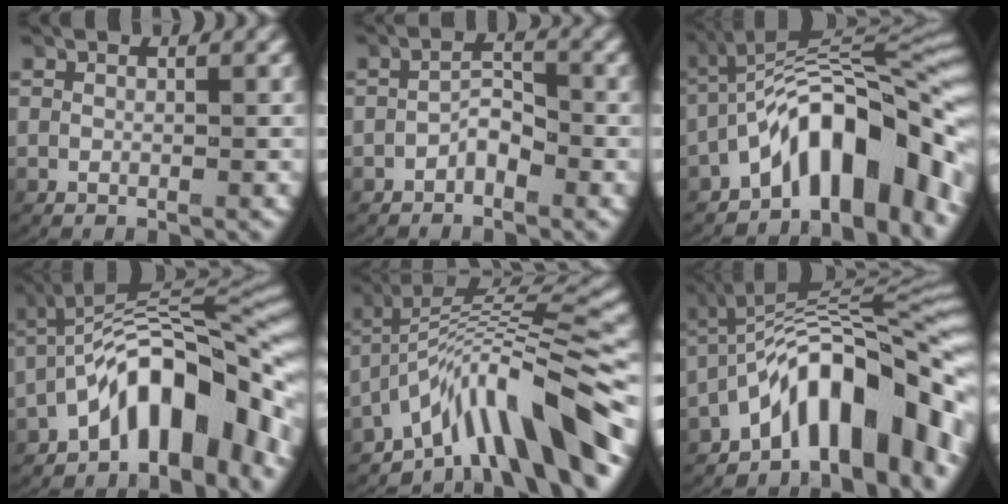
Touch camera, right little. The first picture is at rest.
{"total": 1.8, "force": [-1.2, 0.8, 1.2], "torque": [-0.020, -0.001, -0.022]}
{"total": 9.8, "force": [-2.6, 4.6, 8.3], "torque": [-0.132, 0.006, -0.036]}
{"total": 8.9, "force": [-2.4, 3.9, 7.7], "torque": [-0.123, 0.009, -0.034]}
{"total": 9.1, "force": [-2.9, 3.2, 8.0], "torque": [-0.132, 0.003, -0.041]}
{"total": 11.0, "force": [-2.8, 5.3, 9.3], "torque": [-0.147, 0.000, -0.036]}